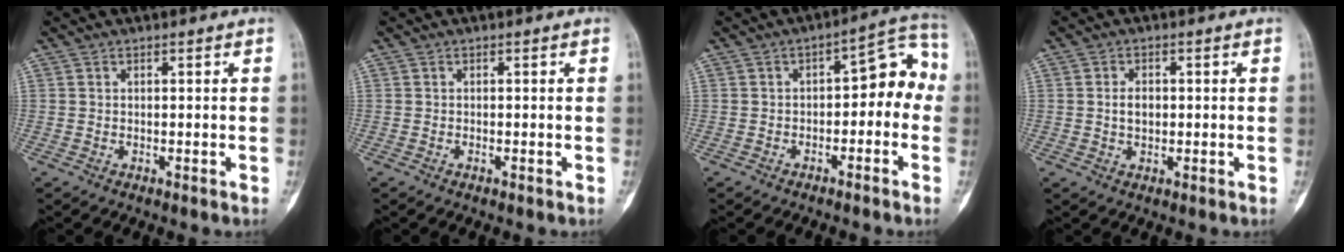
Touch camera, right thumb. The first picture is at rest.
{"total": 0.0}
{"total": 8.9, "force": [-1.7, 5.1, 7.0], "torque": [-0.051, 0.054, -0.032]}
{"total": 2.9, "force": [0.1, 2.0, 2.1], "torque": [-0.029, 0.004, 0.000]}